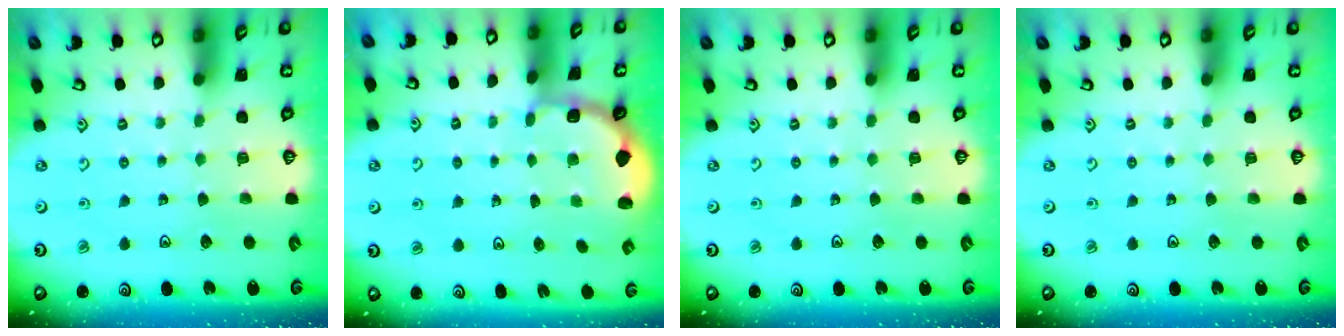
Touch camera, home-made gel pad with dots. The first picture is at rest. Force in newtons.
{"total": 1.9, "press": 1.8, "slide": 0.7}
{"total": 0.0}
{"total": 0.0}